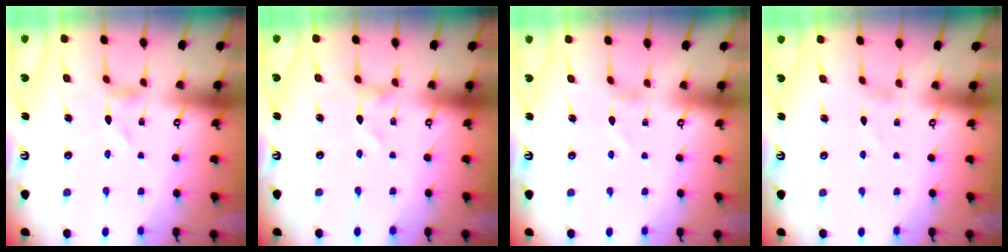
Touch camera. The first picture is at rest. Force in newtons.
{"total": 0.0}
{"total": 0.0}
{"total": 1.1, "press": 1.1, "slide": 0.1}